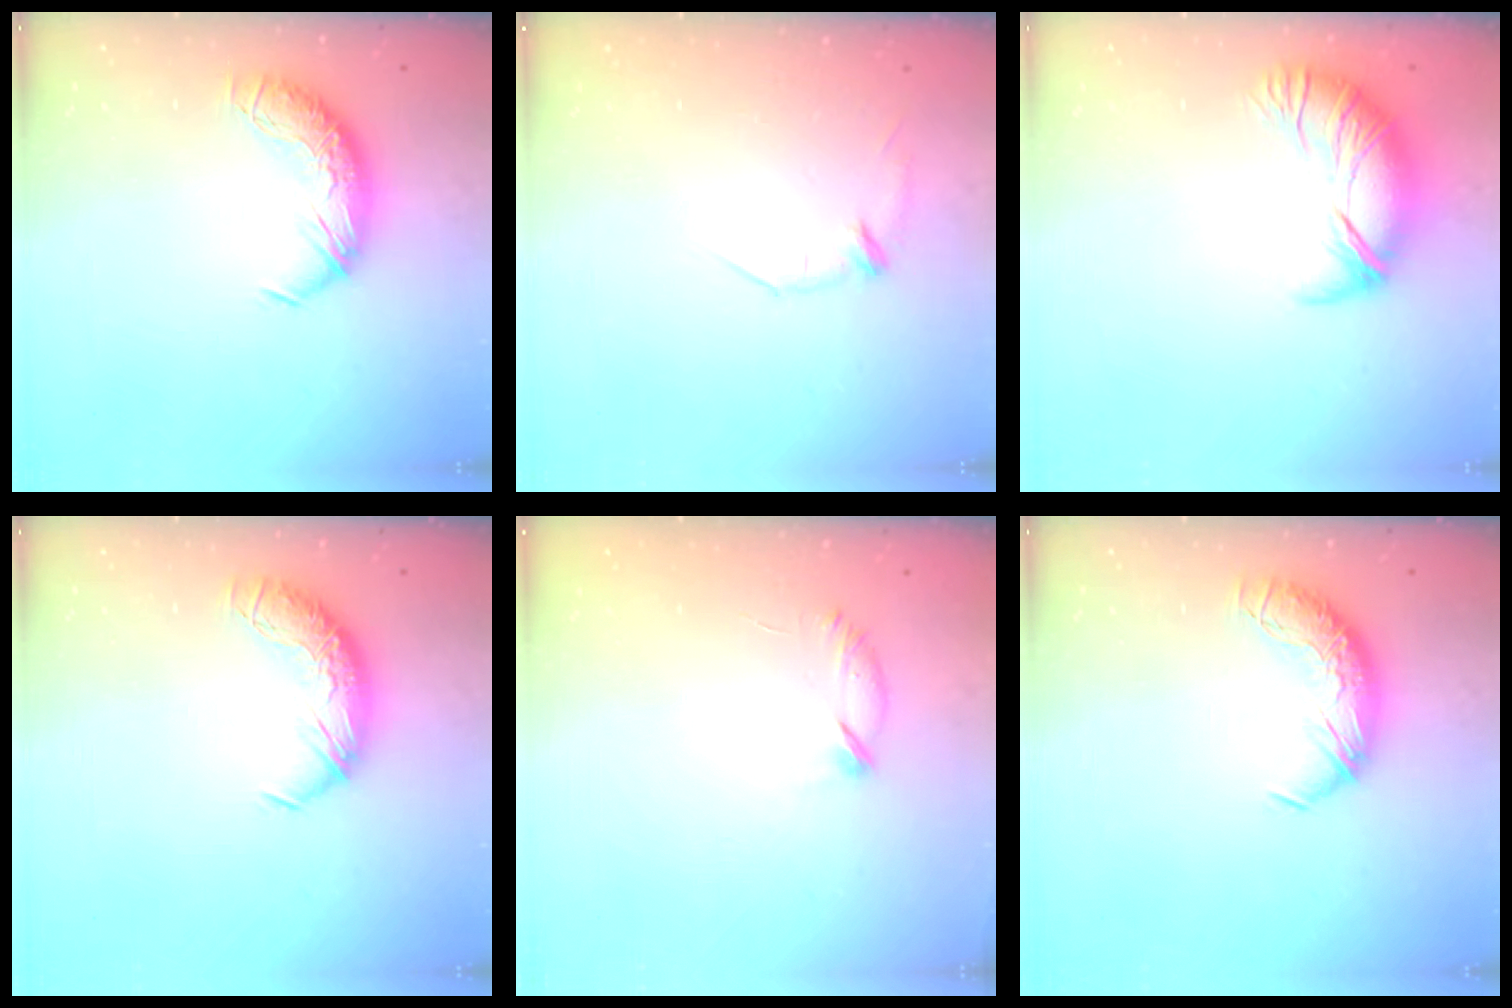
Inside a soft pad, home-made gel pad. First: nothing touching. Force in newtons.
{"total": 6.5, "press": 6.5, "slide": 0.8}
{"total": 2.5, "press": 1.6, "slide": 1.9}
{"total": 0.0}
{"total": 6.3, "press": 6.2, "slide": 1.2}
{"total": 0.0}